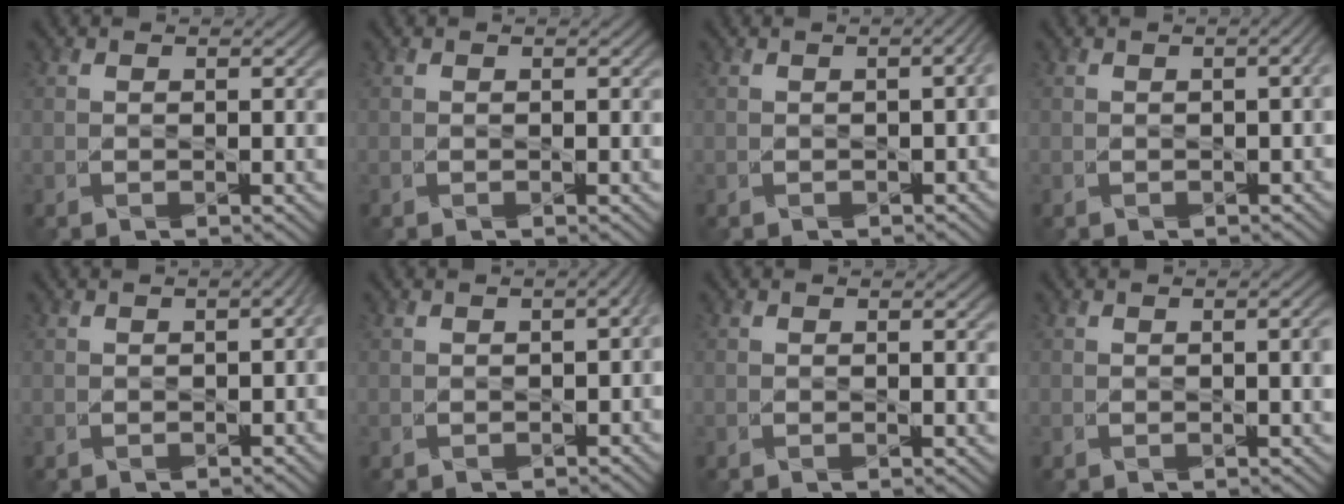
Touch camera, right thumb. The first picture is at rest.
{"total": 0.0}
{"total": 2.4, "force": [-0.1, 0.7, 2.3], "torque": [-0.029, 0.003, 0.001]}
{"total": 2.0, "force": [0.0, 0.4, 1.9], "torque": [-0.028, 0.007, 0.000]}
{"total": 2.3, "force": [-0.3, 1.1, 1.9], "torque": [-0.025, -0.001, 0.001]}
{"total": 2.6, "force": [-0.4, 1.3, 2.2], "torque": [-0.027, -0.002, 0.001]}
{"total": 0.5, "force": [0.3, 0.0, 0.5], "torque": [-0.008, -0.002, 0.005]}
{"total": 1.9, "force": [0.1, 0.2, 1.9], "torque": [-0.026, 0.005, 0.000]}